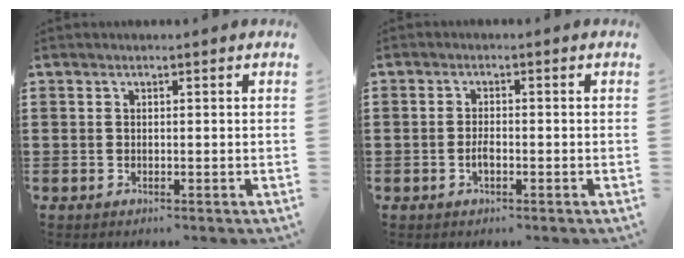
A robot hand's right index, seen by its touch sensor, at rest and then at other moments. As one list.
[{"total": 1.8, "force": [-0.7, 0.8, 1.4], "torque": [-0.029, 0.001, -0.014]}]